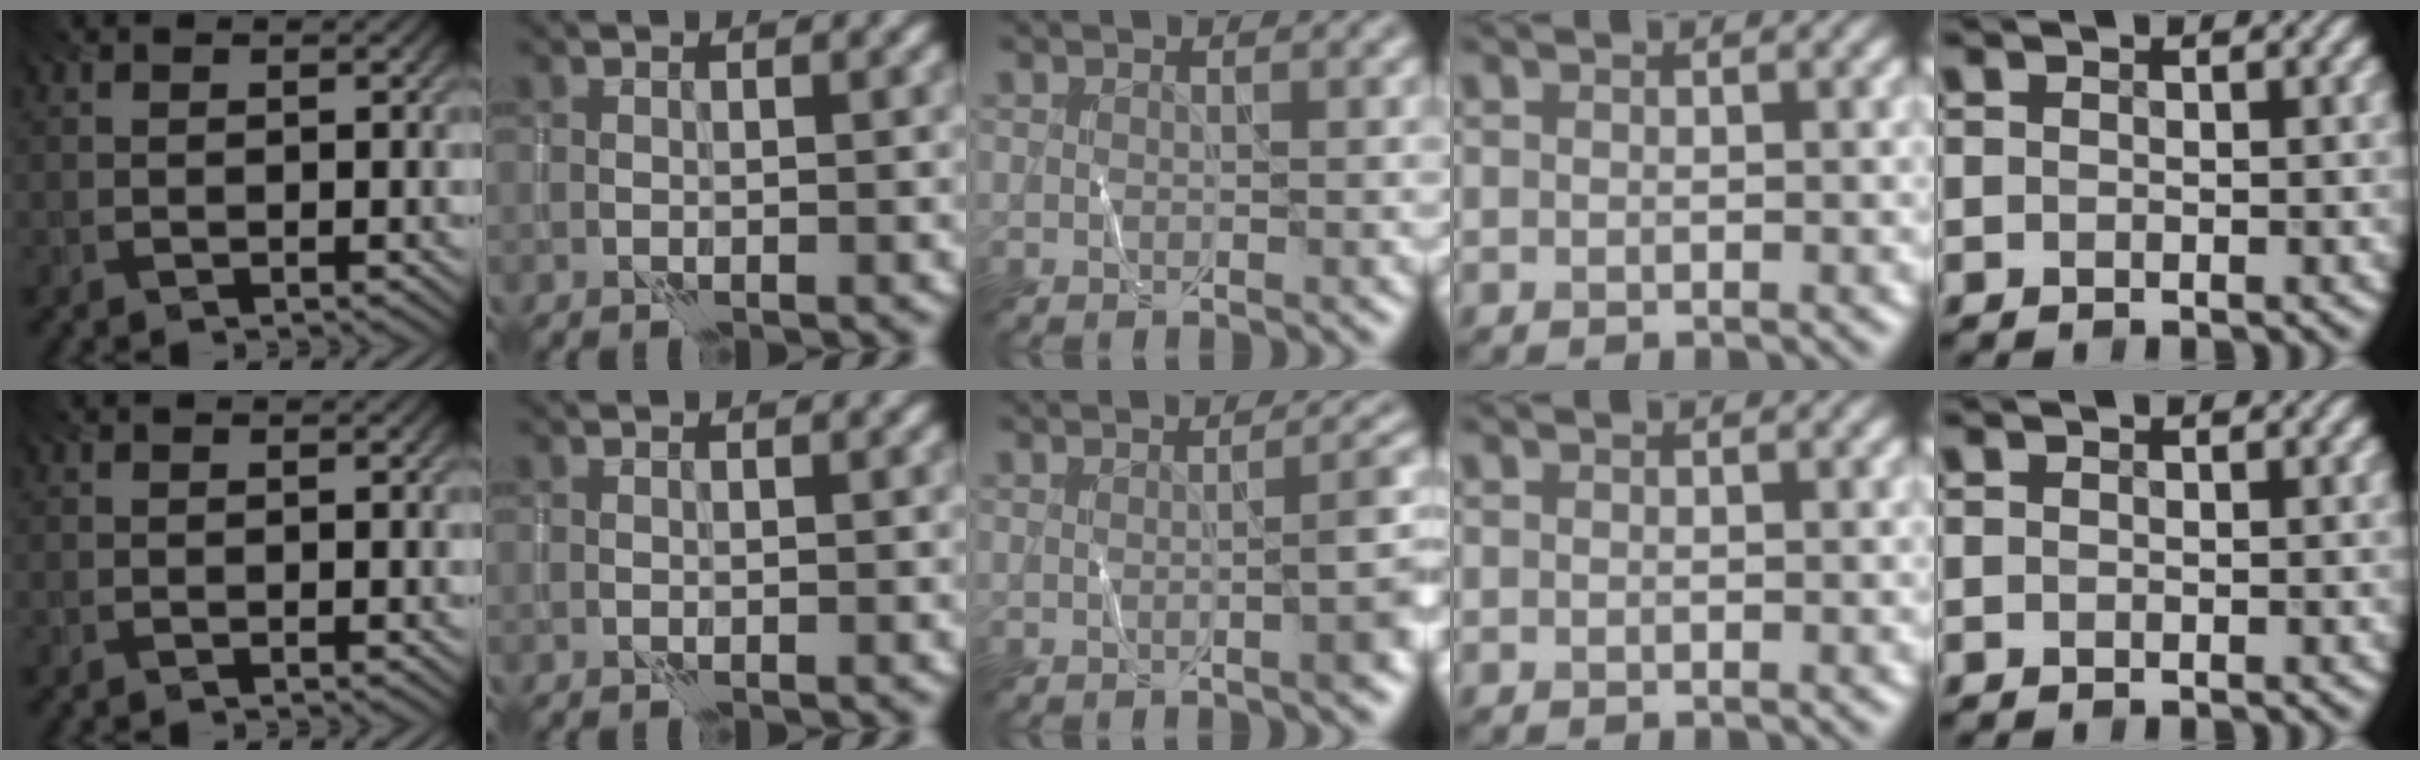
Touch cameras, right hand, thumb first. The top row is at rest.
{"middle": {"total": 4.0, "force": [-0.6, 1.0, 3.9], "torque": [-0.038, 0.010, -0.010]}}